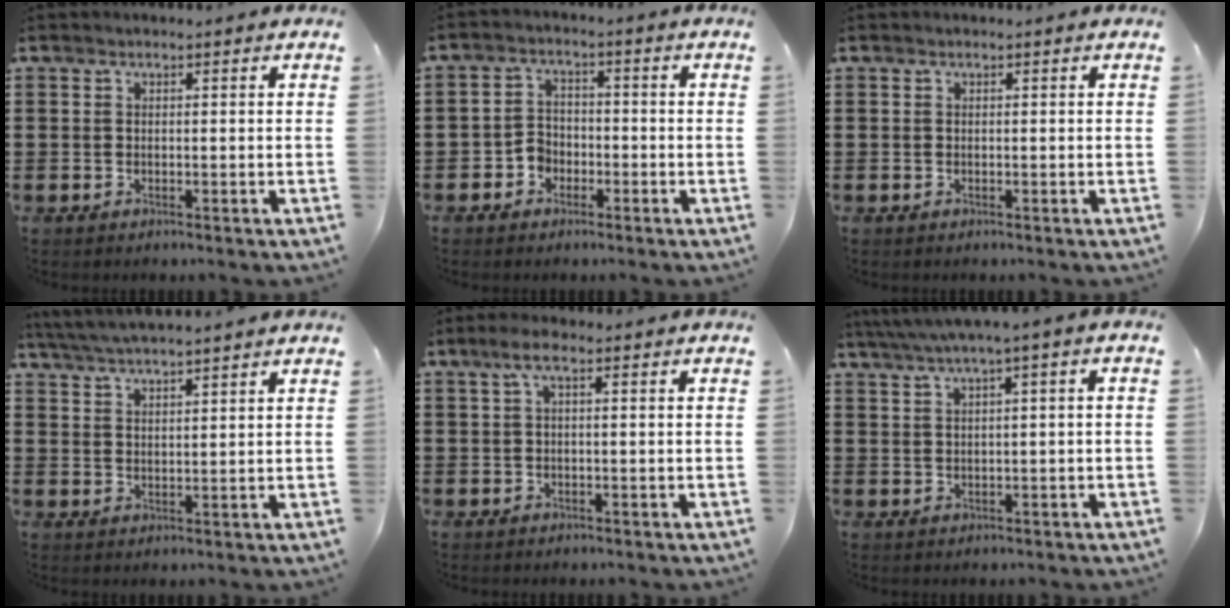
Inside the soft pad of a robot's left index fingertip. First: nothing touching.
{"total": 3.2, "force": [-1.8, 2.4, 0.9], "torque": [-0.027, 0.007, -0.040]}
{"total": 0.0}
{"total": 4.1, "force": [3.9, -0.5, 1.1], "torque": [-0.035, -0.013, 0.070]}
{"total": 2.8, "force": [0.4, 0.6, 2.7], "torque": [-0.059, 0.002, 0.002]}
{"total": 2.4, "force": [0.7, -0.1, 2.3], "torque": [-0.044, -0.002, 0.010]}